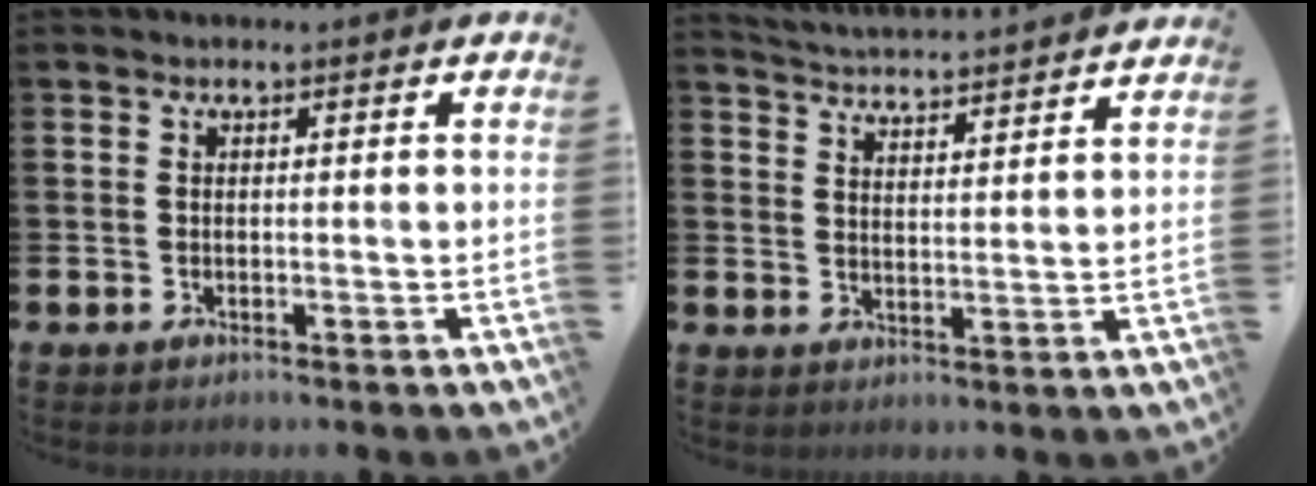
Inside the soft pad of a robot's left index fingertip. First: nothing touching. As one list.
[{"total": 4.6, "force": [4.6, -0.3, 0.0], "torque": [-0.022, -0.037, 0.081]}]